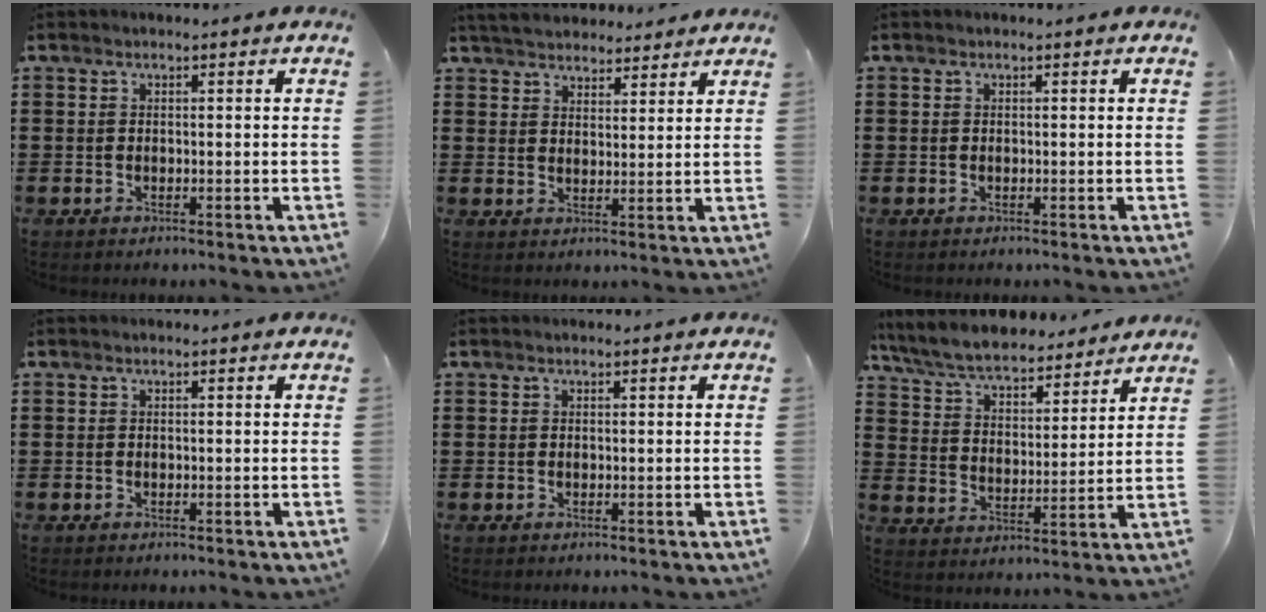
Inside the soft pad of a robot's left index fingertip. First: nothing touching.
{"total": 4.2, "force": [4.1, 1.1, 0.5], "torque": [-0.025, -0.009, 0.075]}
{"total": 0.0}
{"total": 0.0}
{"total": 0.0}
{"total": 7.6, "force": [7.1, 1.1, 2.5], "torque": [-0.079, -0.038, 0.126]}